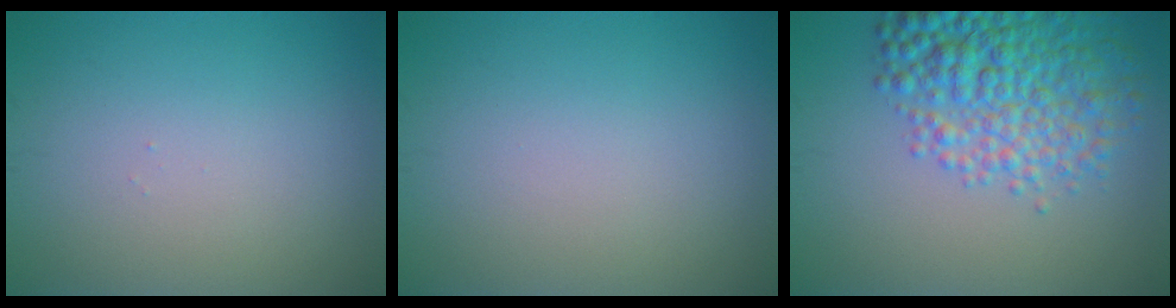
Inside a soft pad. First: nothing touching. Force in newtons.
{"total": 0.0}
{"total": 6.8, "press": 6.8, "slide": 0.2}